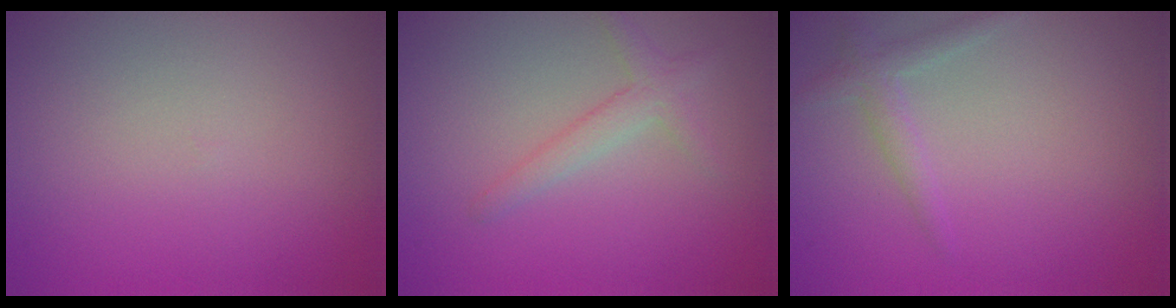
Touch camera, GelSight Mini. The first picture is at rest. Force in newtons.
{"total": 1.9, "press": 1.9, "slide": 0.1}
{"total": 1.6, "press": 1.6, "slide": 0.1}